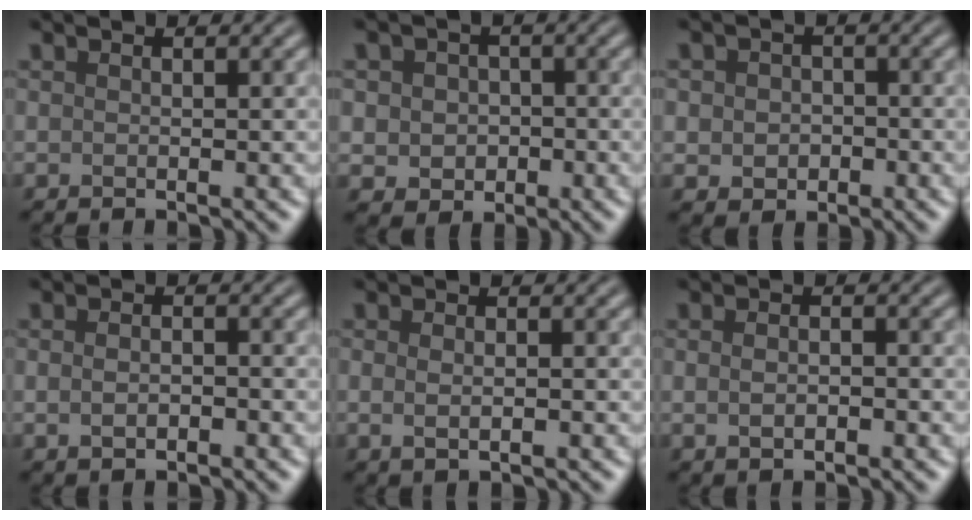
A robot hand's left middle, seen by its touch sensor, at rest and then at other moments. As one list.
[{"total": 3.8, "force": [-0.1, 3.4, 1.8], "torque": [-0.020, 0.004, -0.015]}, {"total": 2.9, "force": [-0.3, 2.5, 1.4], "torque": [-0.015, -0.007, -0.010]}, {"total": 2.2, "force": [-0.5, 1.4, 1.7], "torque": [-0.024, -0.001, -0.008]}, {"total": 2.1, "force": [0.1, 1.3, 1.6], "torque": [-0.021, 0.000, -0.003]}, {"total": 2.6, "force": [-0.2, 1.7, 2.0], "torque": [-0.021, 0.005, -0.009]}]